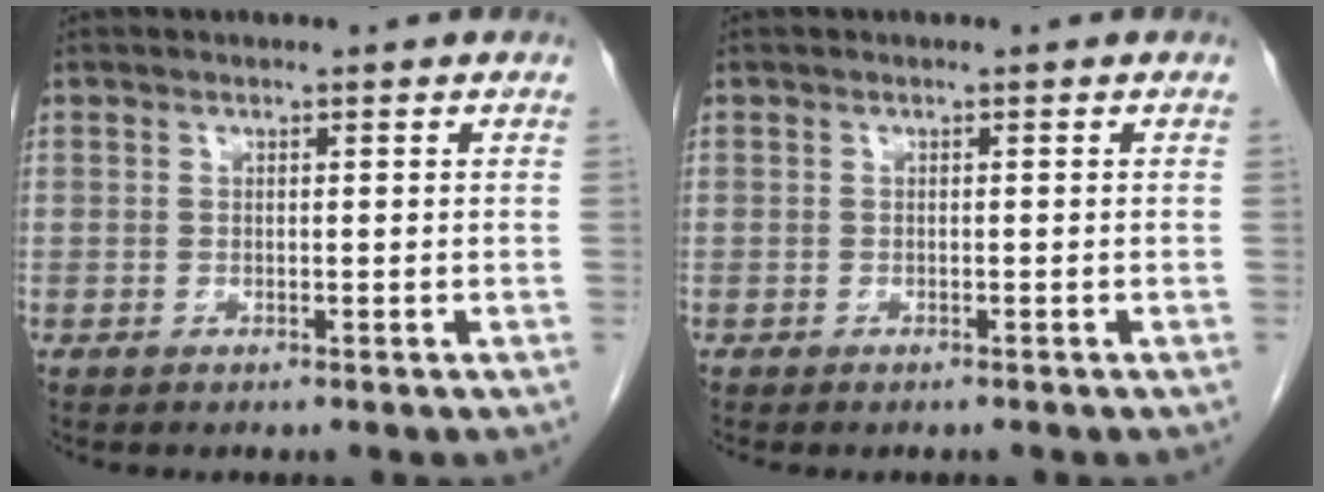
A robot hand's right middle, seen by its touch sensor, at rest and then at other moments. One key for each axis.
{"total": 0.9, "fx": -0.8, "fy": 0.3, "fz": 0.2, "tx": -0.008, "ty": -0.001, "tz": -0.011}